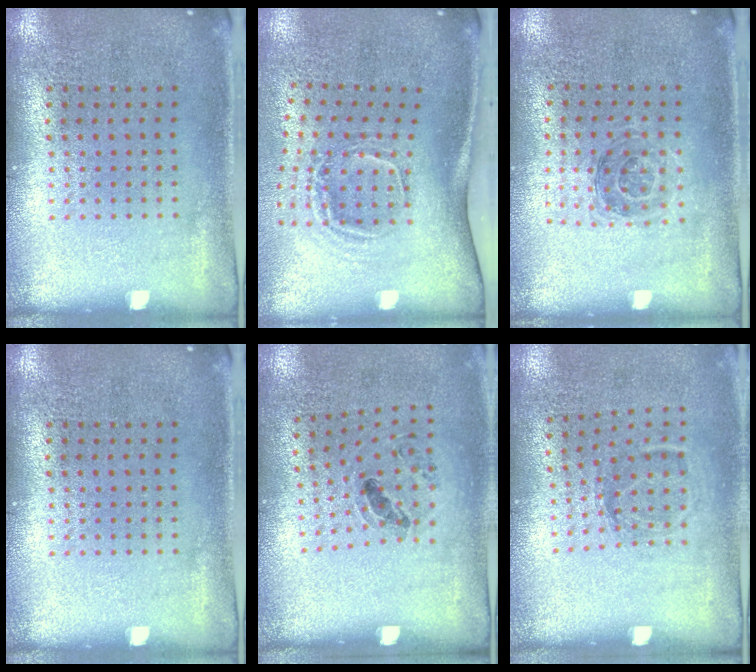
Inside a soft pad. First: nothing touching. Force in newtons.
{"total": 2.0, "press": 1.2, "slide": 1.6}
{"total": 1.1, "press": 1.0, "slide": 0.3}
{"total": 0.0}
{"total": 1.2, "press": 0.9, "slide": 0.8}
{"total": 1.2, "press": 0.8, "slide": 0.8}